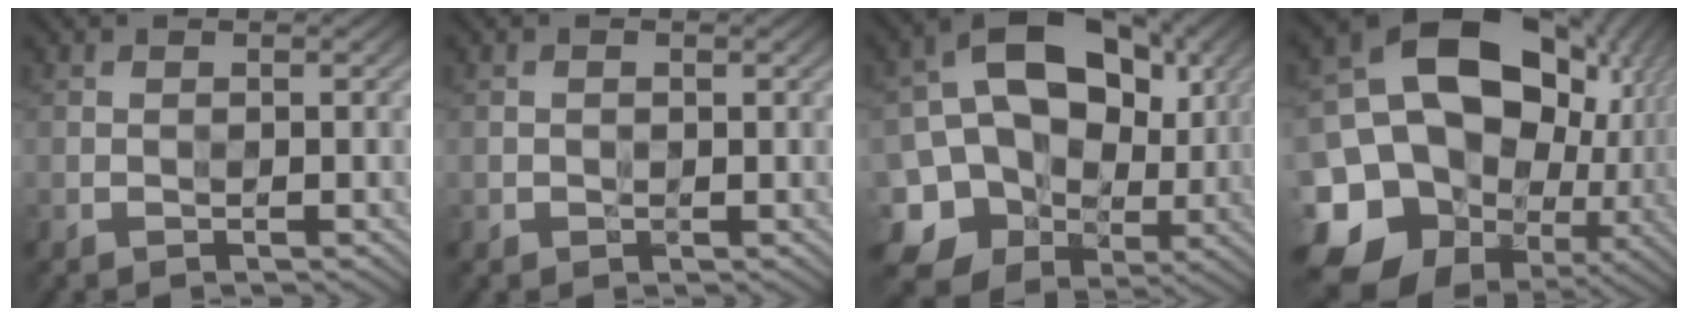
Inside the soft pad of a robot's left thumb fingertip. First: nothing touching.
{"total": 0.7, "force": [-0.1, 0.7, 0.2], "torque": [-0.003, -0.005, -0.003]}
{"total": 18.2, "force": [0.3, 14.6, 10.9], "torque": [-0.210, -0.027, 0.017]}
{"total": 20.0, "force": [-1.9, 15.6, 12.3], "torque": [-0.279, -0.033, -0.013]}